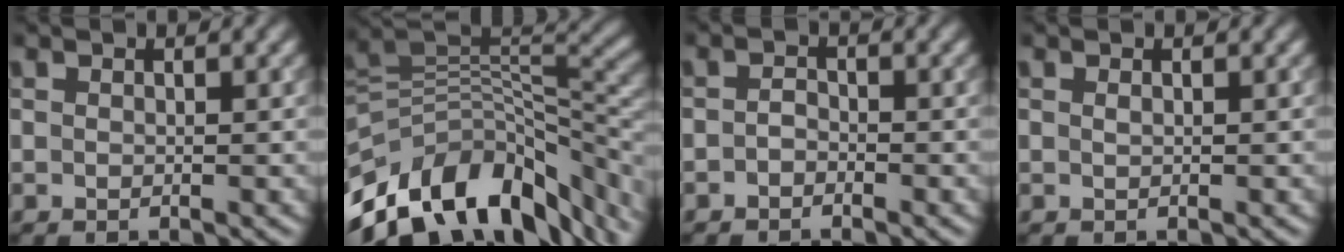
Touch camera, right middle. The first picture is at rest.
{"total": 13.7, "force": [-7.7, 6.8, 9.0], "torque": [-0.166, 0.014, -0.133]}
{"total": 1.1, "force": [-0.8, 0.5, 0.5], "torque": [-0.008, 0.002, -0.018]}
{"total": 0.0}